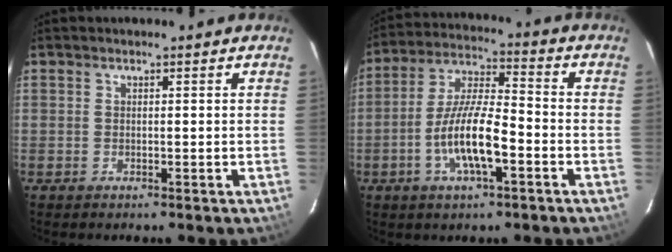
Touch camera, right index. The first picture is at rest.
{"total": 11.7, "force": [-4.3, 3.0, 10.4], "torque": [-0.211, -0.001, -0.081]}